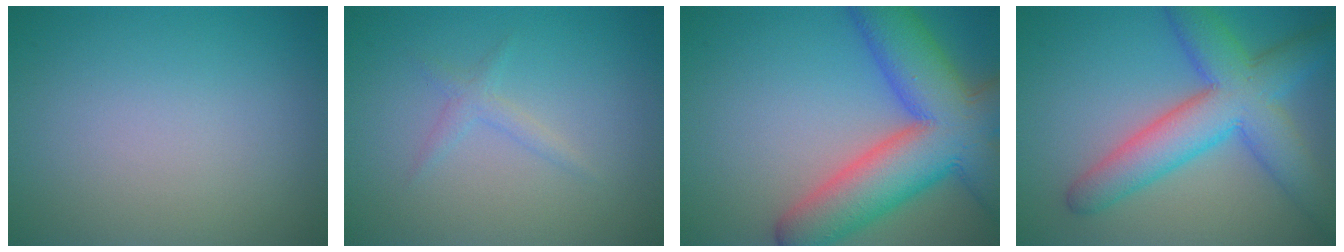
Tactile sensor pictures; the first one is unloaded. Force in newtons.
{"total": 1.2, "press": 1.2, "slide": 0.0}
{"total": 12.5, "press": 12.5, "slide": 0.5}
{"total": 8.2, "press": 8.2, "slide": 0.2}